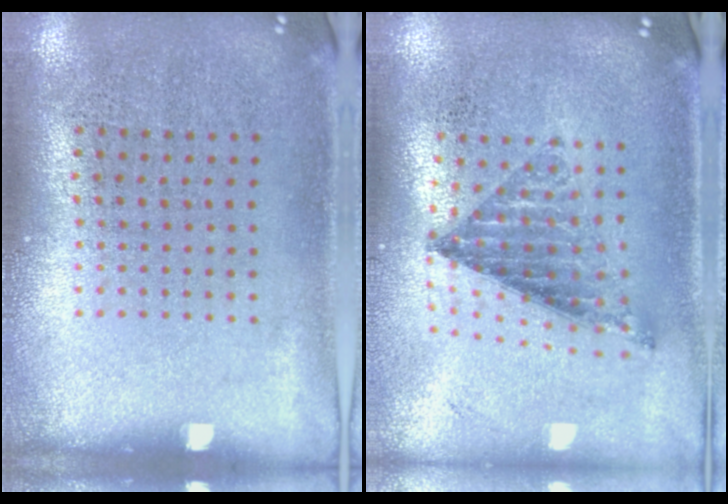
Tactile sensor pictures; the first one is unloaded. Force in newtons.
{"total": 0.9, "press": 0.9, "slide": 0.2}